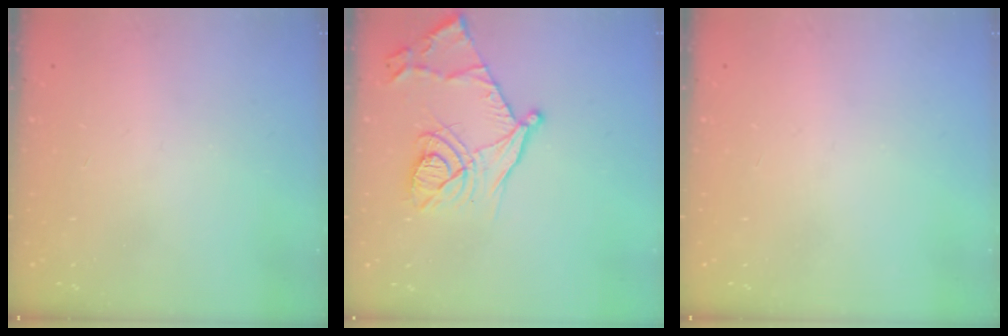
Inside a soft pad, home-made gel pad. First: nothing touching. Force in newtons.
{"total": 16.2, "press": 16.2, "slide": 1.4}
{"total": 0.0}